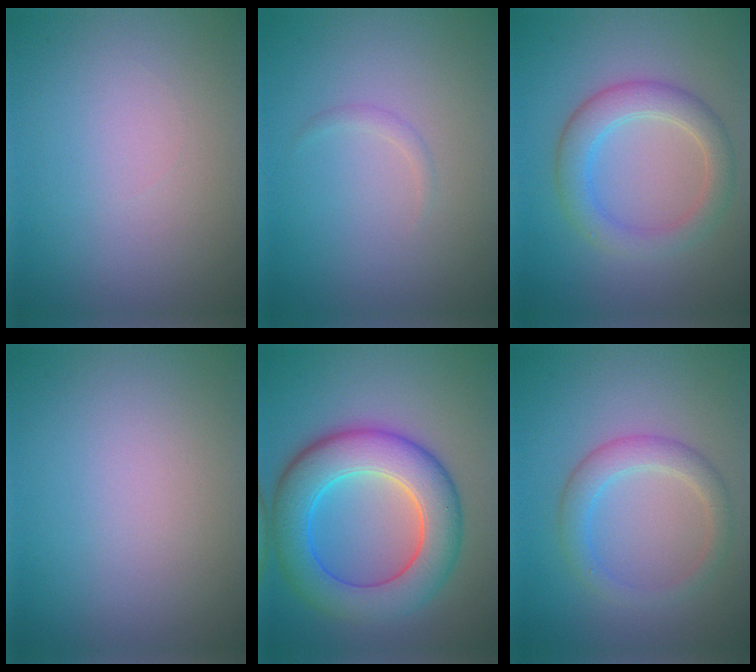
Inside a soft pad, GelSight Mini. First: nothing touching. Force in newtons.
{"total": 0.6, "press": 0.6, "slide": 0.0}
{"total": 3.9, "press": 3.9, "slide": 0.3}
{"total": 0.0}
{"total": 8.8, "press": 8.8, "slide": 0.1}
{"total": 2.8, "press": 2.8, "slide": 0.1}